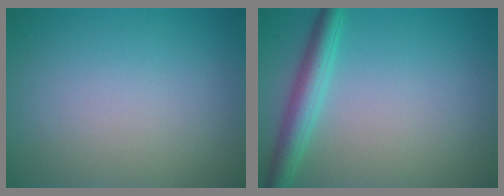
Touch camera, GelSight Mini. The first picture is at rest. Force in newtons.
{"total": 3.5, "press": 3.5, "slide": 0.1}